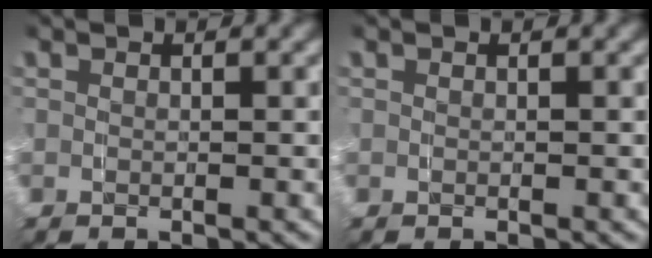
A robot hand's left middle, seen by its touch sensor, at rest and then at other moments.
{"total": 0.0}